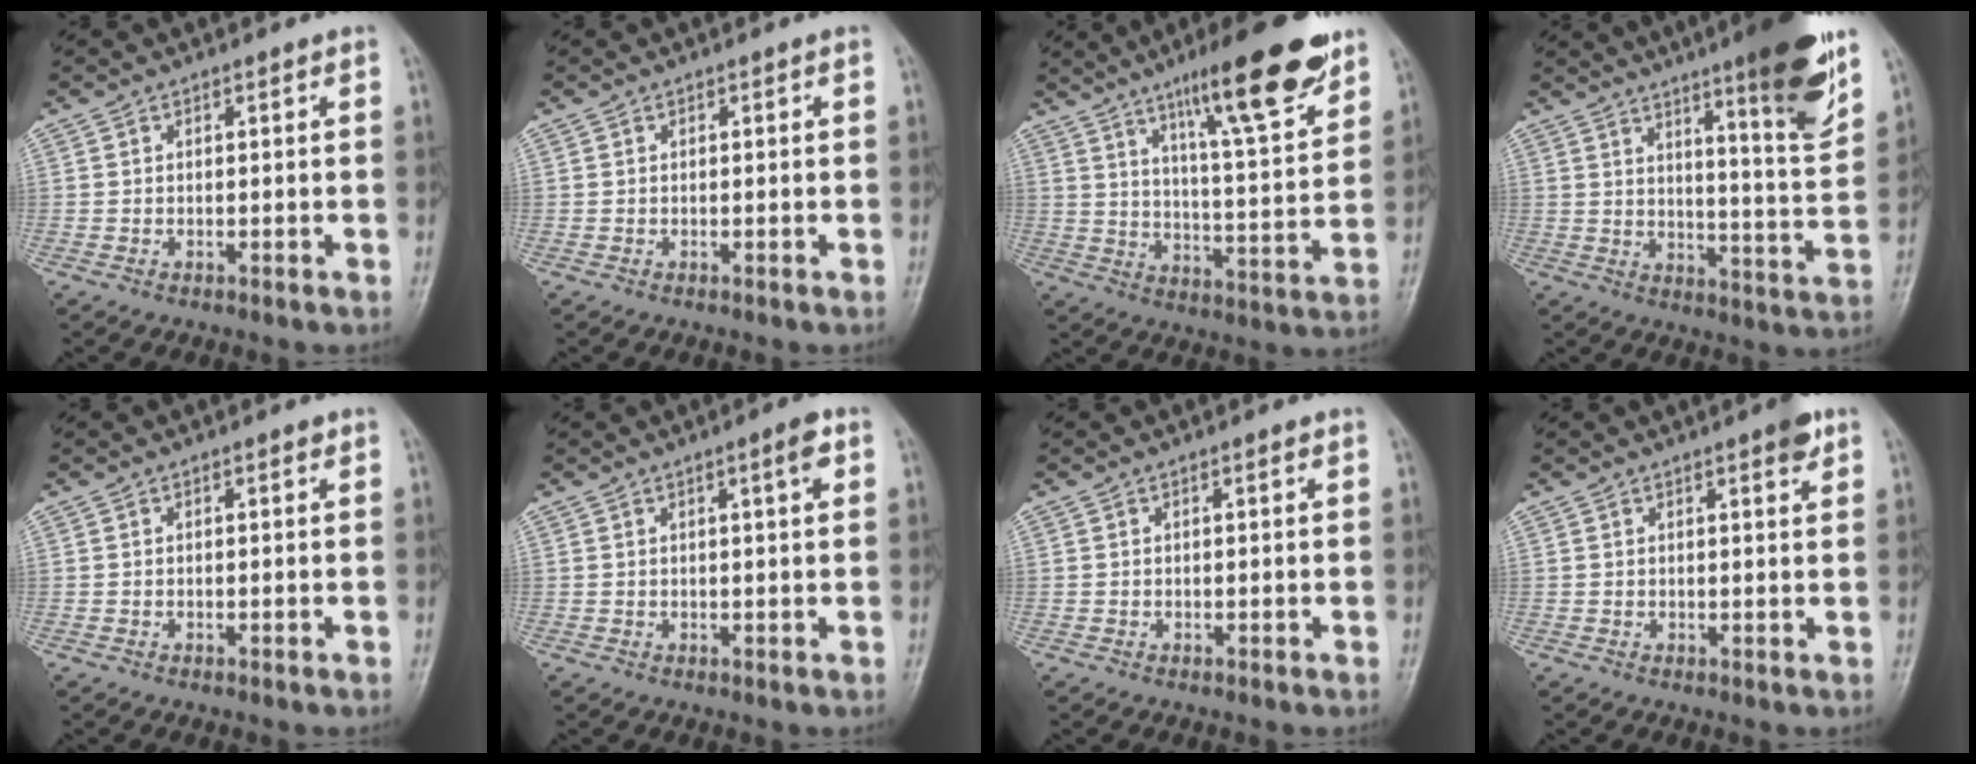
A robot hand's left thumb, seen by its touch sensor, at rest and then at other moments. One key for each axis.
{"total": 0.0}
{"total": 18.9, "fx": 12.0, "fy": 3.5, "fz": 14.1, "tx": -0.187, "ty": -0.061, "tz": 0.187}
{"total": 15.9, "fx": 9.6, "fy": 1.8, "fz": 12.5, "tx": -0.158, "ty": -0.057, "tz": 0.141}
{"total": 0.5, "fx": 0.3, "fy": 0.1, "fz": 0.4, "tx": -0.007, "ty": -0.002, "tz": 0.003}
{"total": 3.1, "fx": 1.4, "fy": 0.4, "fz": 2.7, "tx": -0.039, "ty": -0.004, "tz": 0.019}
{"total": 0.7, "fx": 0.4, "fy": 0.1, "fz": 0.6, "tx": -0.009, "ty": 0.000, "tz": 0.005}
{"total": 3.1, "fx": 1.9, "fy": 0.6, "fz": 2.3, "tx": -0.027, "ty": -0.009, "tz": 0.023}